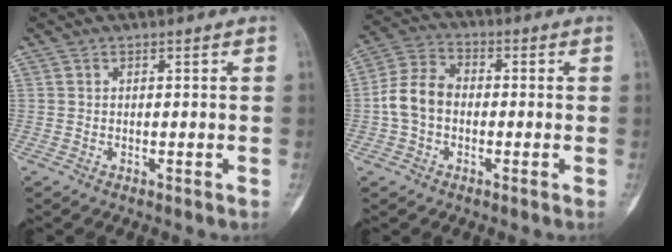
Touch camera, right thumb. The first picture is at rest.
{"total": 8.0, "force": [-1.1, 5.9, 5.3], "torque": [-0.099, 0.028, -0.033]}